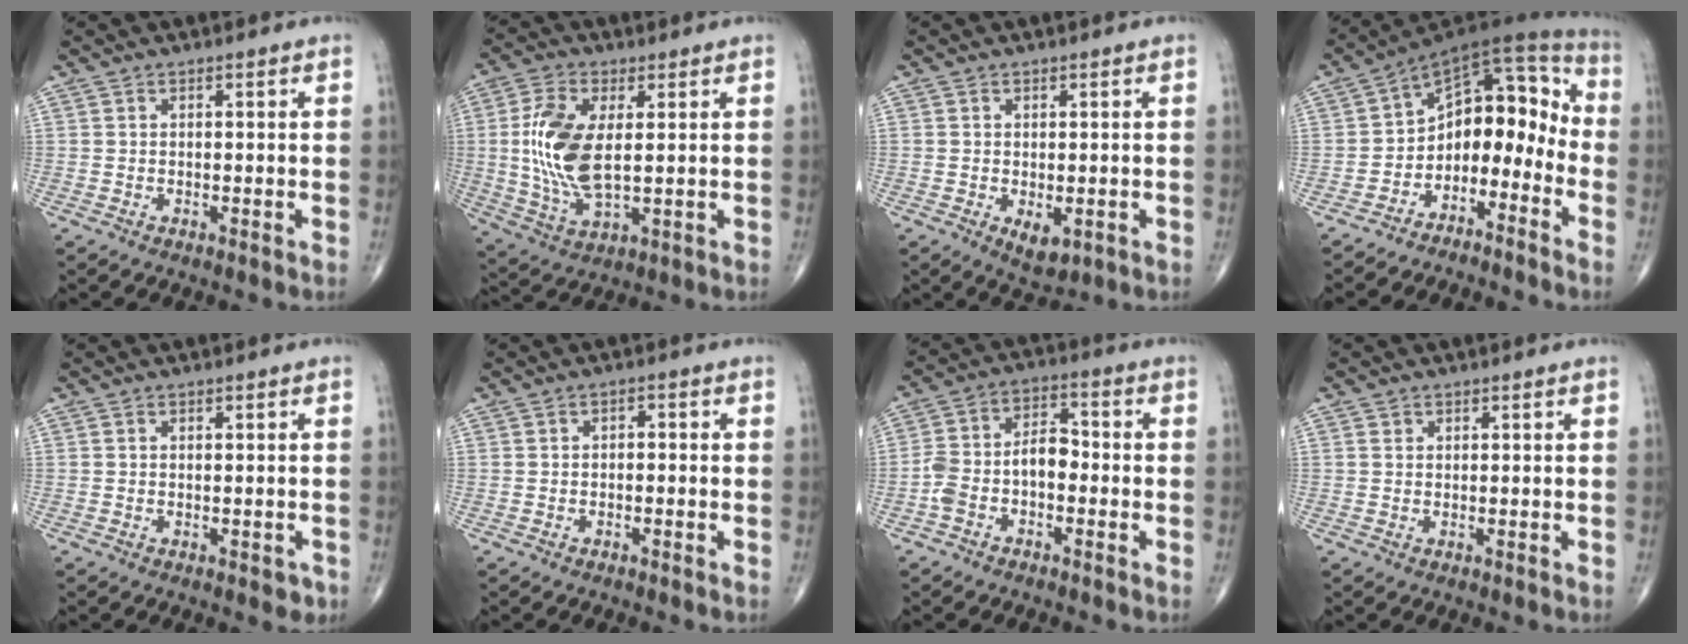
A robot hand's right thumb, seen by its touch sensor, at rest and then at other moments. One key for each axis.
{"total": 12.9, "fx": 1.4, "fy": 6.0, "fz": 11.3, "tx": -0.240, "ty": -0.011, "tz": 0.032}
{"total": 3.8, "fx": -1.0, "fy": 2.2, "fz": 3.0, "tx": -0.040, "ty": -0.008, "tz": -0.004}
{"total": 13.1, "fx": -5.6, "fy": 8.4, "fz": 8.4, "tx": -0.068, "ty": 0.107, "tz": -0.102}
{"total": 1.7, "fx": -0.6, "fy": 1.0, "fz": 1.3, "tx": -0.005, "ty": 0.000, "tz": -0.004}
{"total": 1.1, "fx": -0.4, "fy": 0.7, "fz": 0.7, "tx": -0.002, "ty": 0.005, "tz": -0.013}
{"total": 8.3, "fx": -2.4, "fy": 4.9, "fz": 6.3, "tx": -0.117, "ty": 0.042, "tz": -0.052}
{"total": 0.8, "fx": 0.3, "fy": 0.6, "fz": 0.2, "tx": 0.001, "ty": -0.001, "tz": 0.006}